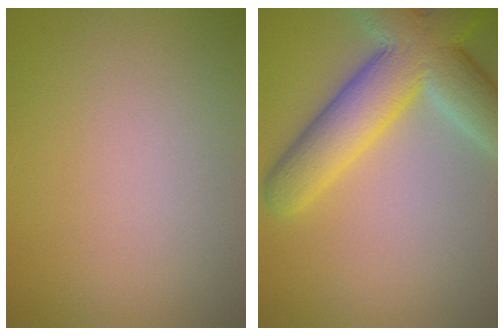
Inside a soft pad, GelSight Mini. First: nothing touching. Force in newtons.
{"total": 9.0, "press": 9.0, "slide": 0.6}